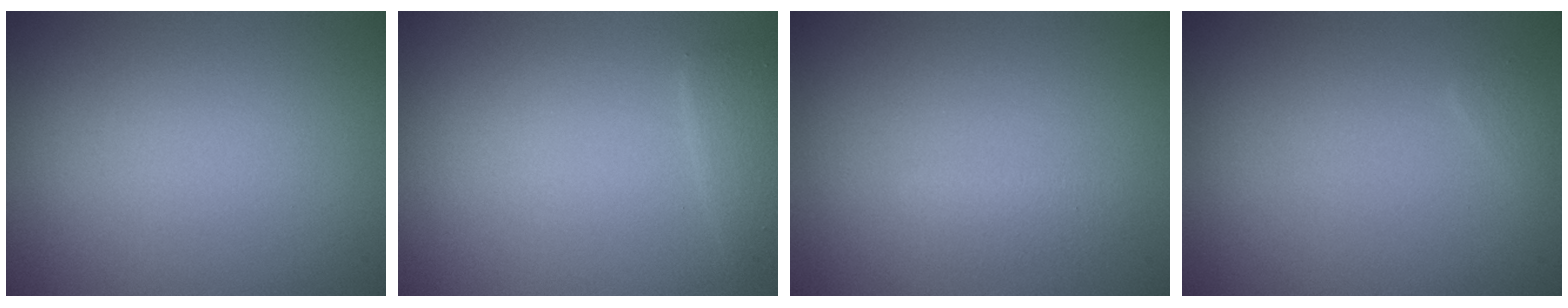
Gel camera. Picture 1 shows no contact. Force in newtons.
{"total": 1.5, "press": 1.4, "slide": 0.1}
{"total": 1.1, "press": 1.1, "slide": 0.1}
{"total": 0.6, "press": 0.6, "slide": 0.0}